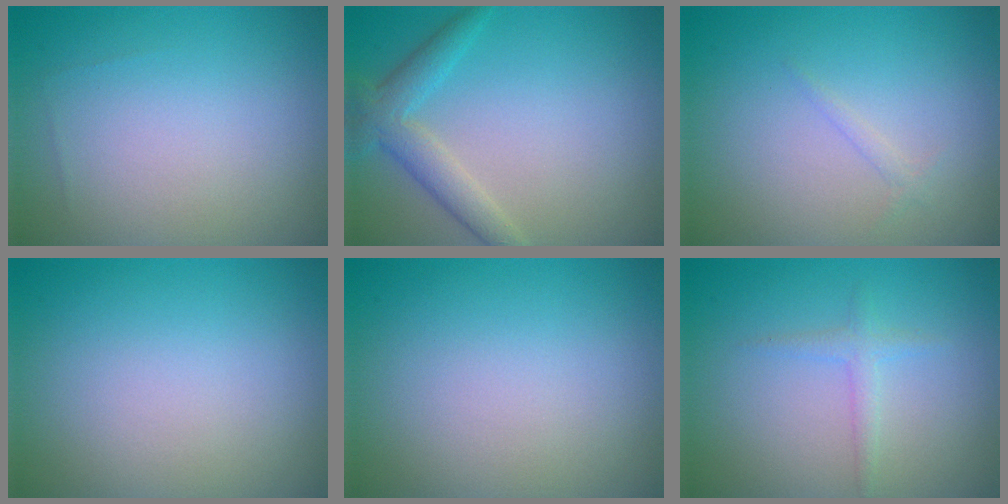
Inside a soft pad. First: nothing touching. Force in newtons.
{"total": 3.3, "press": 3.3, "slide": 0.2}
{"total": 0.6, "press": 0.6, "slide": 0.1}
{"total": 0.0}
{"total": 0.0}
{"total": 1.3, "press": 1.3, "slide": 0.0}